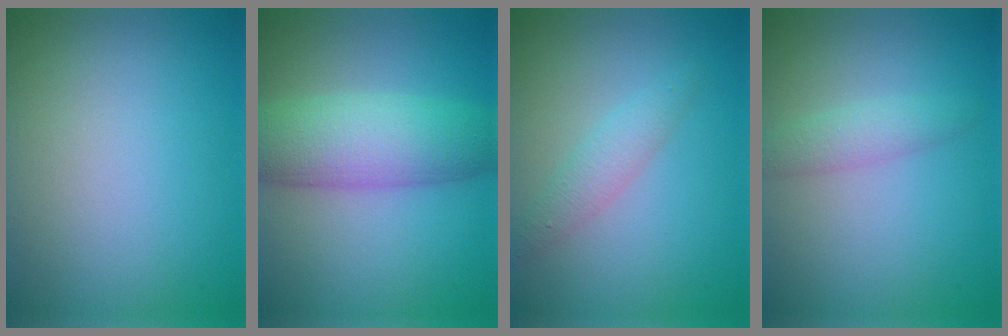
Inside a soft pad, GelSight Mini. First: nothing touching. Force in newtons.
{"total": 6.7, "press": 6.7, "slide": 0.1}
{"total": 2.0, "press": 2.0, "slide": 0.0}
{"total": 1.8, "press": 1.8, "slide": 0.1}